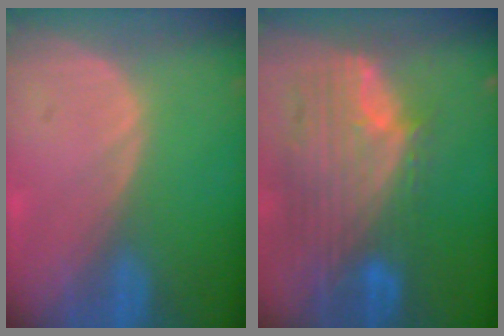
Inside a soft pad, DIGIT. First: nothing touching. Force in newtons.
{"total": 12.0, "press": 10.2, "slide": 6.3}